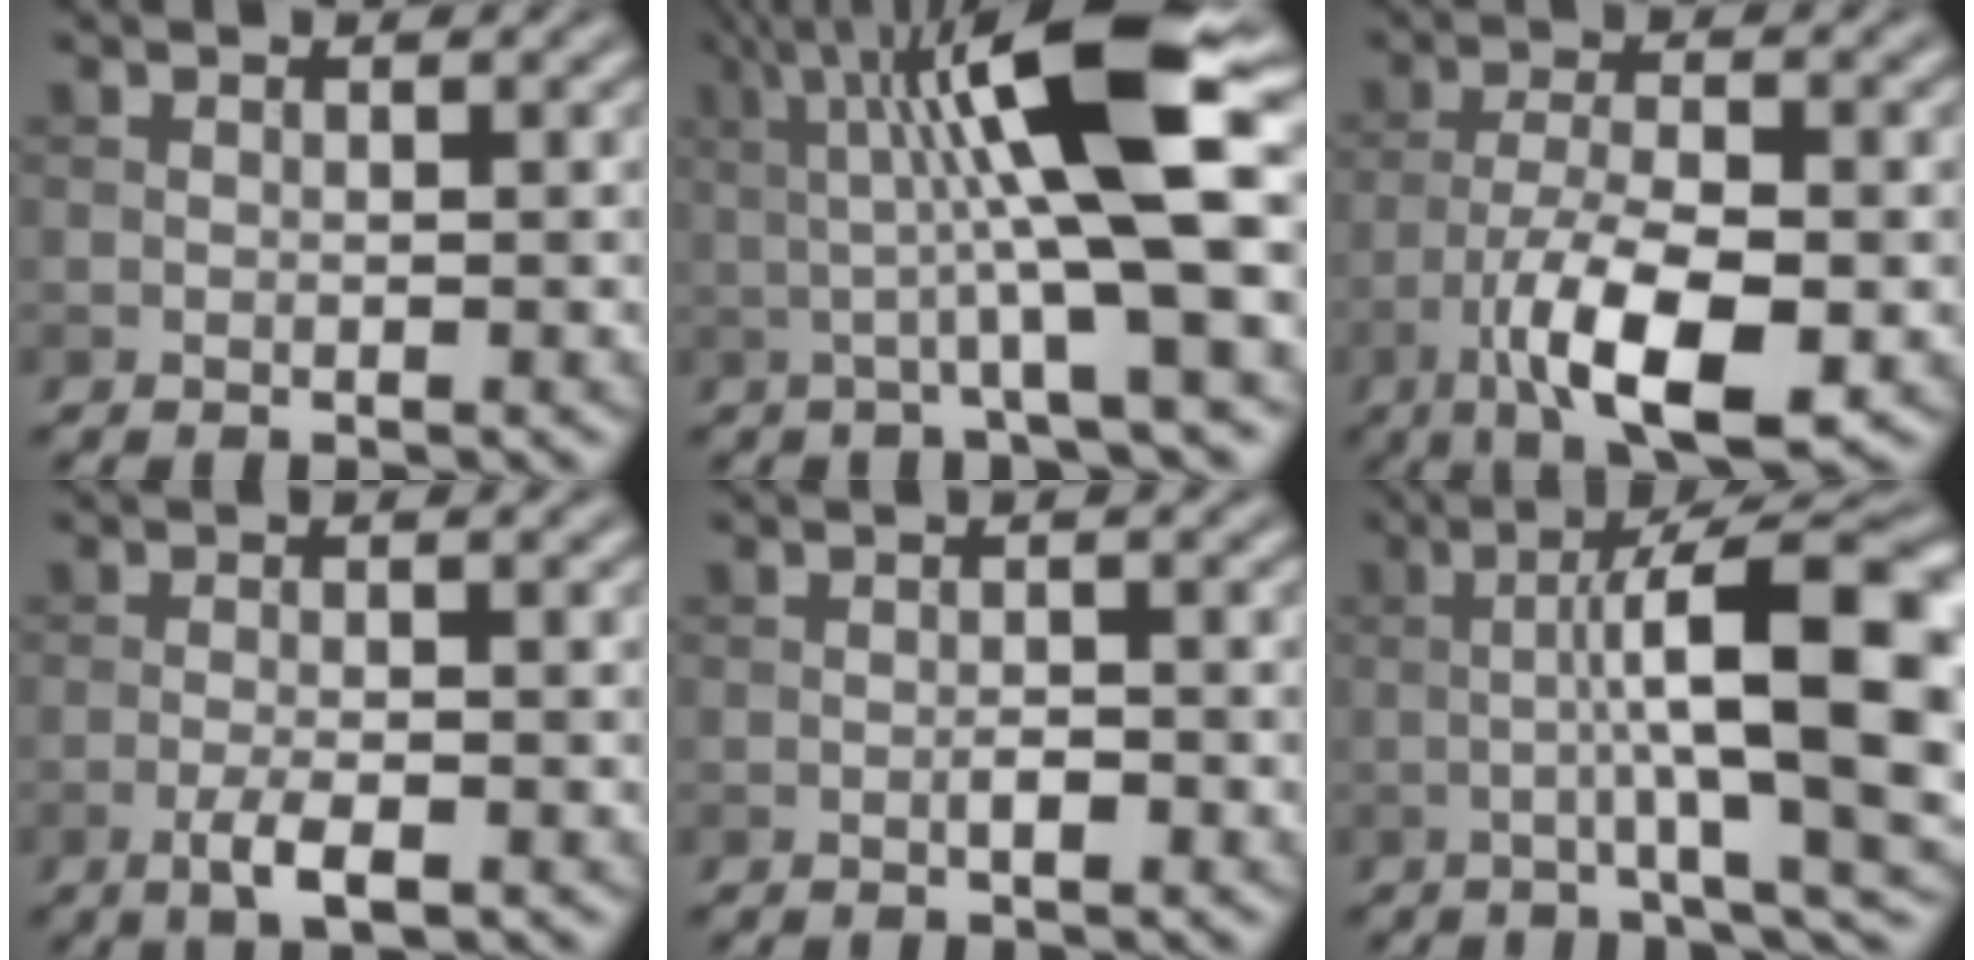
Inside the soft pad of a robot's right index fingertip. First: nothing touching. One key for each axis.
{"total": 11.8, "fx": 2.0, "fy": 2.4, "fz": 11.4, "tx": -0.177, "ty": 0.011, "tz": 0.032}
{"total": 9.3, "fx": -4.1, "fy": 3.1, "fz": 7.8, "tx": -0.139, "ty": -0.003, "tz": -0.072}
{"total": 3.2, "fx": -1.4, "fy": 0.8, "fz": 2.8, "tx": -0.056, "ty": -0.001, "tz": -0.028}
{"total": 1.4, "fx": -0.6, "fy": 0.4, "fz": 1.2, "tx": -0.022, "ty": 0.000, "tz": -0.010}
{"total": 14.0, "fx": -0.1, "fy": 2.8, "fz": 13.7, "tx": -0.184, "ty": 0.019, "tz": -0.002}